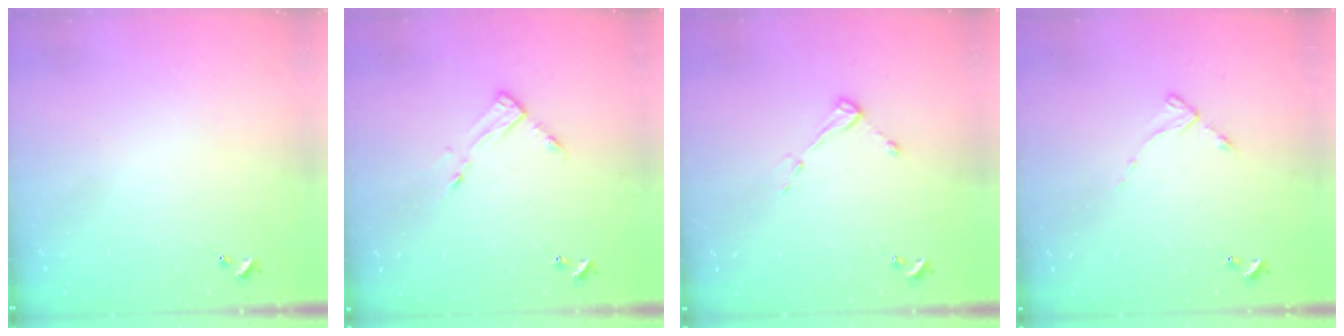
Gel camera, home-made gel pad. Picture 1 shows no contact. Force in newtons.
{"total": 4.2, "press": 4.2, "slide": 0.5}
{"total": 4.2, "press": 4.2, "slide": 0.6}
{"total": 2.8, "press": 2.8, "slide": 0.3}